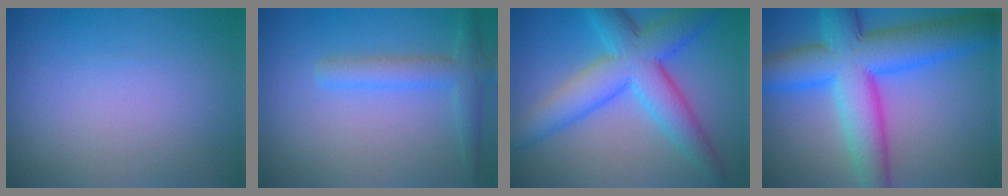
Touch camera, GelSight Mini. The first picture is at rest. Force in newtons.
{"total": 3.0, "press": 3.0, "slide": 0.1}
{"total": 7.9, "press": 7.9, "slide": 0.3}
{"total": 10.7, "press": 10.7, "slide": 0.3}